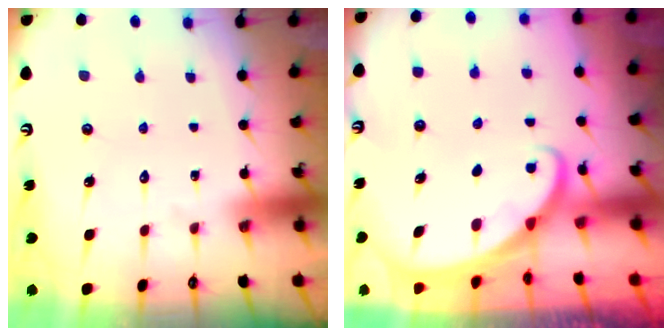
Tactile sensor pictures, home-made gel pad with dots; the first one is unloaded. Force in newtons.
{"total": 1.6, "press": 1.6, "slide": 0.1}